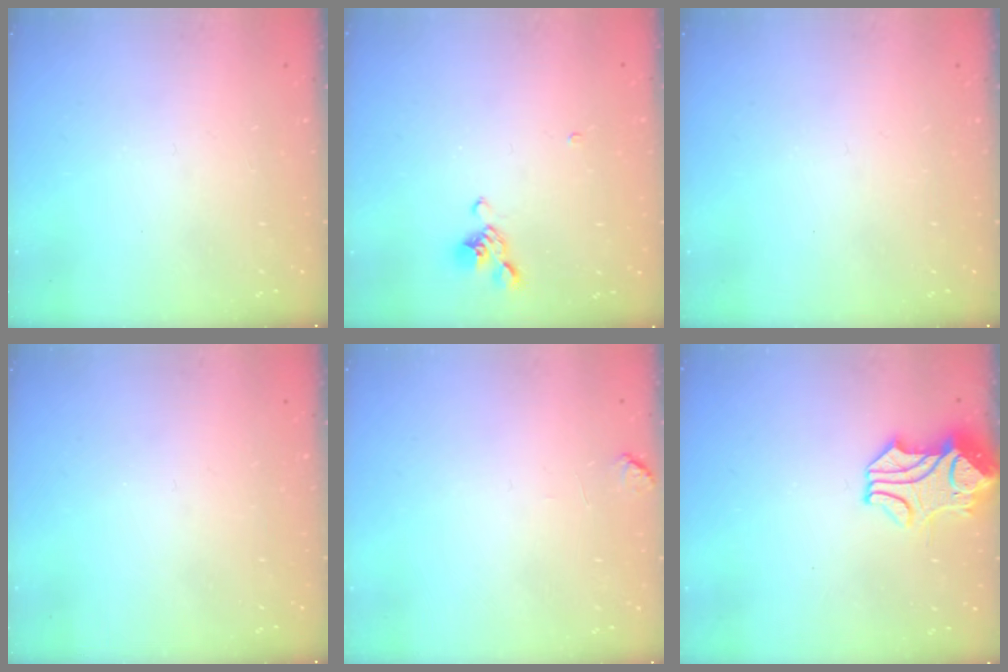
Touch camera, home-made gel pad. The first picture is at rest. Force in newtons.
{"total": 1.8, "press": 1.5, "slide": 1.0}
{"total": 0.0}
{"total": 0.0}
{"total": 1.1, "press": 0.9, "slide": 0.5}
{"total": 2.0, "press": 1.7, "slide": 1.1}